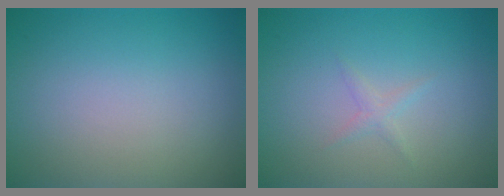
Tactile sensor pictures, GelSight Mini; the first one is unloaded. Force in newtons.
{"total": 0.9, "press": 0.8, "slide": 0.1}